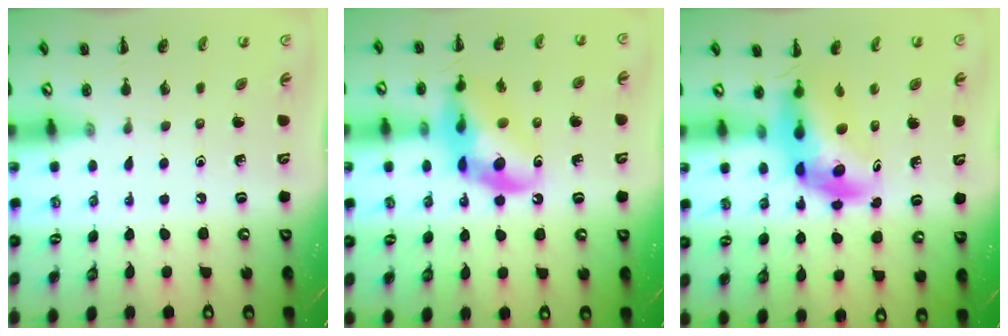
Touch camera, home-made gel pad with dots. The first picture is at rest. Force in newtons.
{"total": 15.7, "press": 15.3, "slide": 3.4}
{"total": 9.4, "press": 8.9, "slide": 3.1}